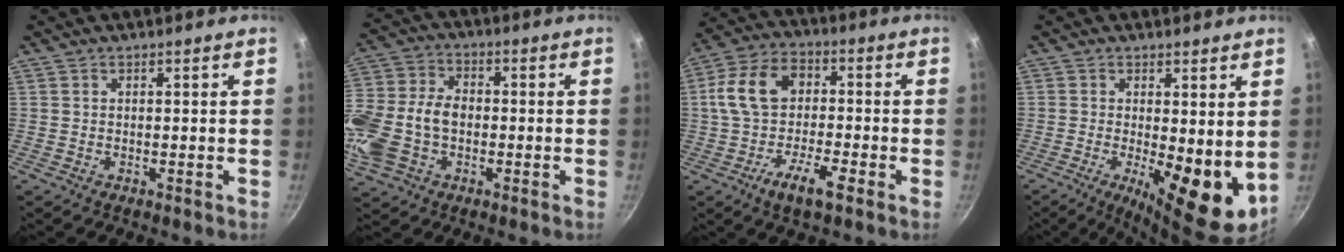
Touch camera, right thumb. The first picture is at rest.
{"total": 17.1, "force": [-2.6, 12.1, 11.7], "torque": [-0.258, 0.033, -0.052]}
{"total": 12.5, "force": [-3.8, 7.0, 9.7], "torque": [-0.171, 0.035, -0.088]}
{"total": 12.1, "force": [-0.7, 4.3, 11.3], "torque": [-0.145, -0.024, -0.001]}